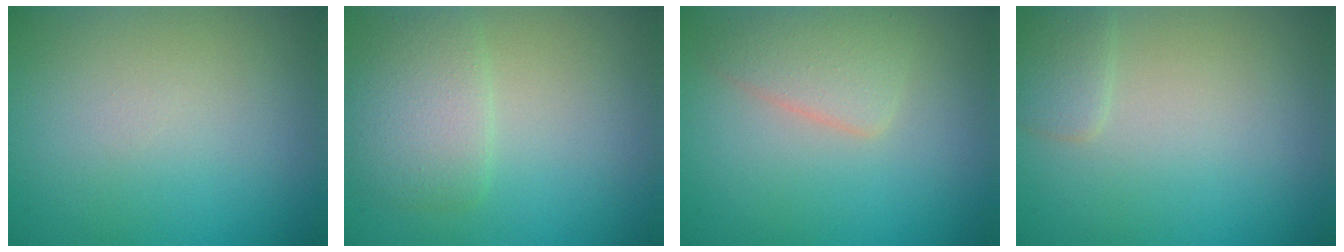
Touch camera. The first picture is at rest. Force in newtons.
{"total": 3.2, "press": 3.2, "slide": 0.1}
{"total": 2.8, "press": 2.8, "slide": 0.2}
{"total": 1.4, "press": 1.4, "slide": 0.0}